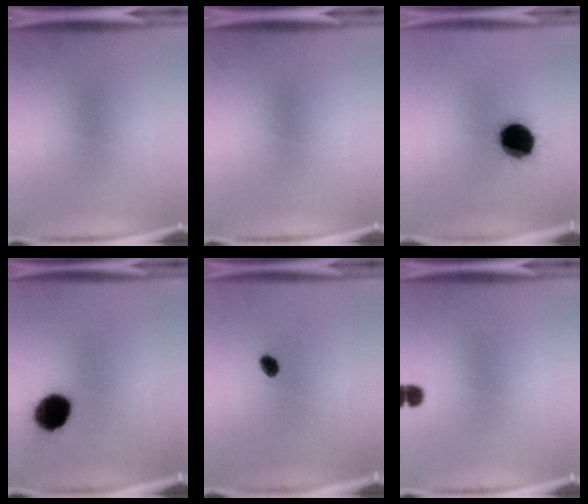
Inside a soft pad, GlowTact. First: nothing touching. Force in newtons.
{"total": 0.0}
{"total": 16.2}
{"total": 11.1}
{"total": 2.2}
{"total": 2.0}